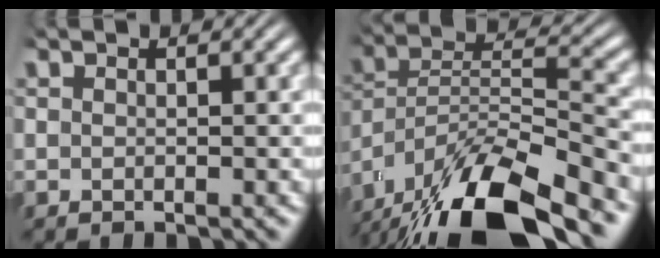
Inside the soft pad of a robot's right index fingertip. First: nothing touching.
{"total": 11.6, "force": [-5.1, 6.9, 7.8], "torque": [-0.140, -0.025, -0.074]}